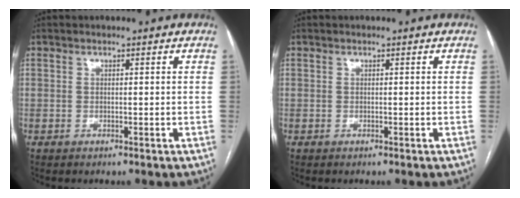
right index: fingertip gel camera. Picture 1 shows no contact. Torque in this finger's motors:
{"motor_torque": [0.00, 0.00, 0.00, 0.00]}